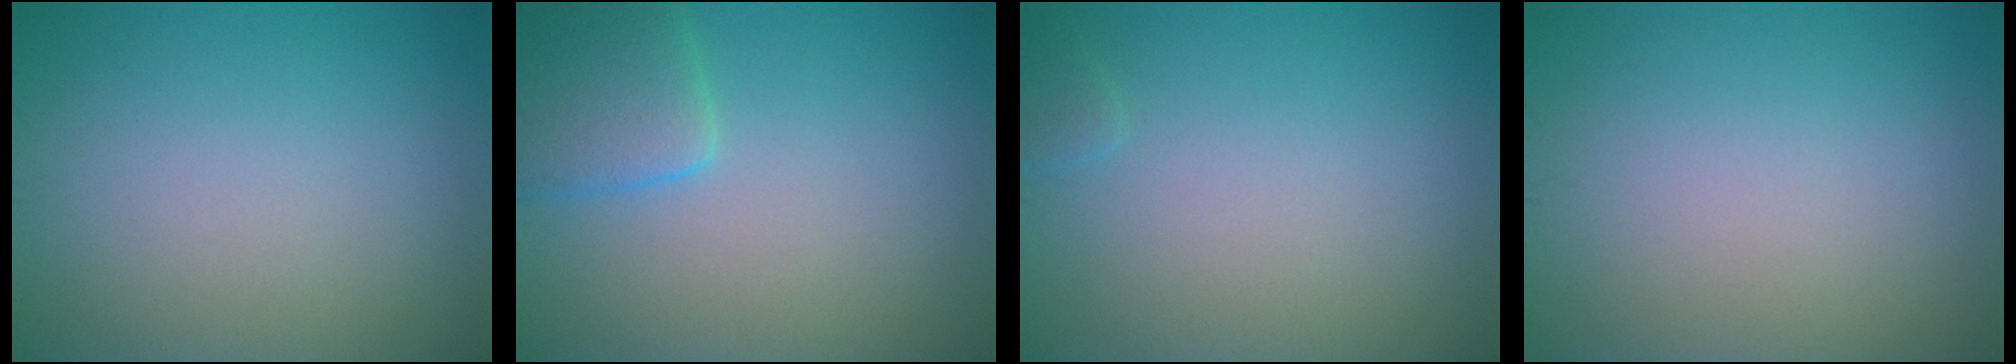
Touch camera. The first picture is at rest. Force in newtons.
{"total": 3.8, "press": 3.8, "slide": 0.2}
{"total": 0.7, "press": 0.7, "slide": 0.1}
{"total": 0.0}